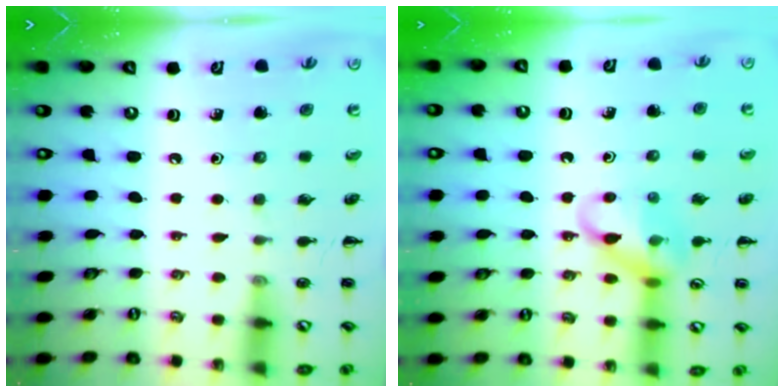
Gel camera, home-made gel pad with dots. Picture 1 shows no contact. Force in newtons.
{"total": 13.0, "press": 12.9, "slide": 2.0}